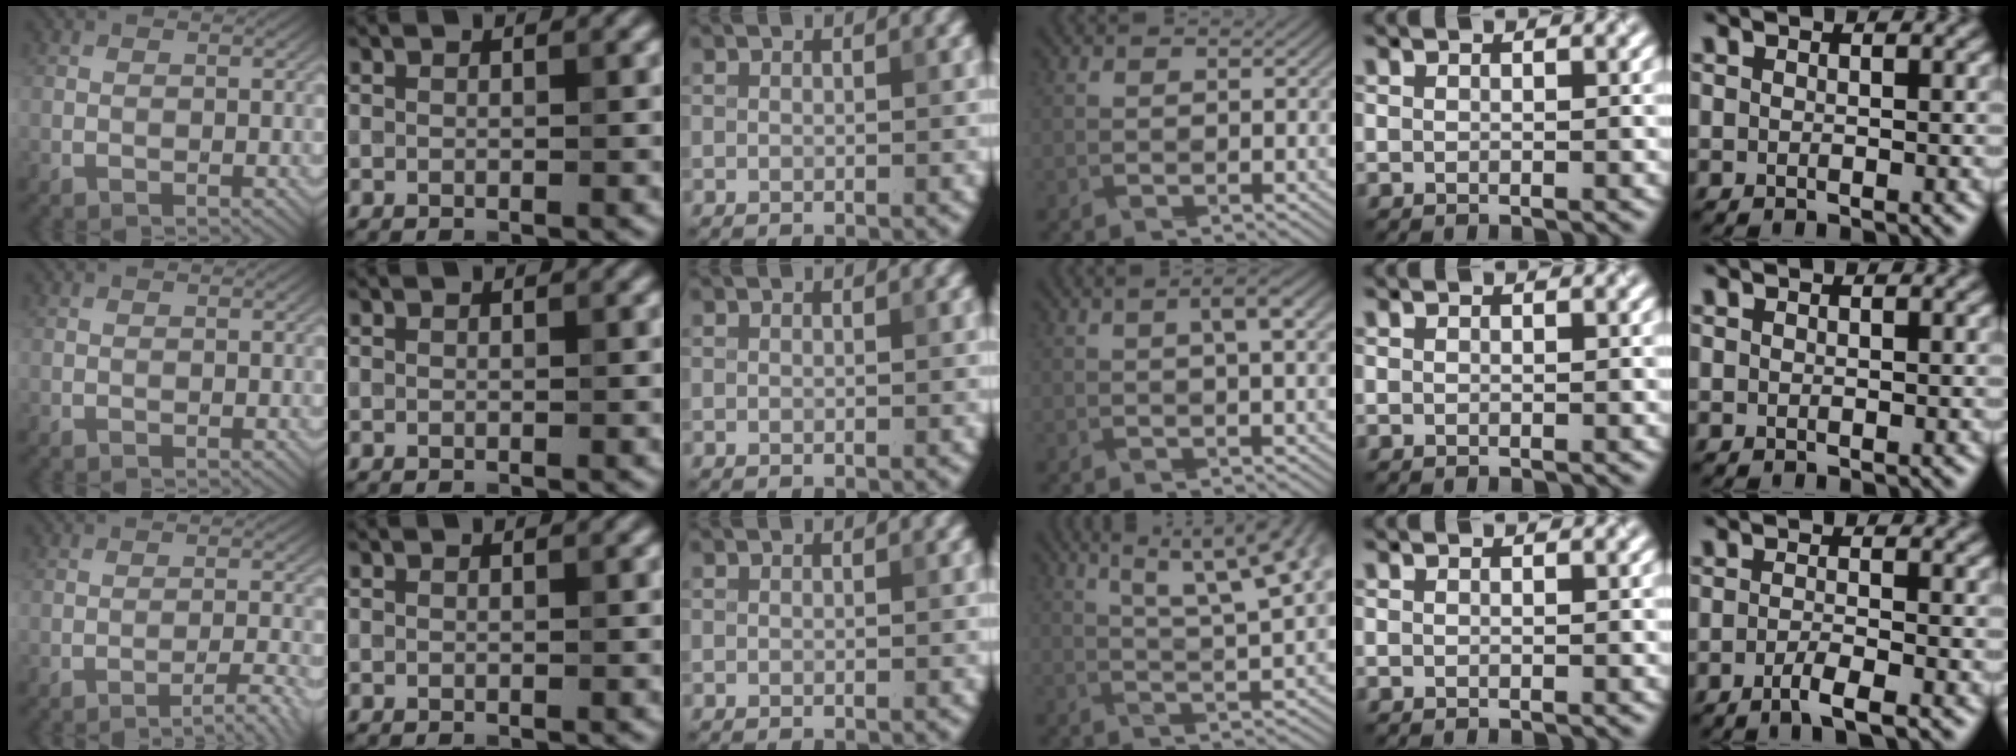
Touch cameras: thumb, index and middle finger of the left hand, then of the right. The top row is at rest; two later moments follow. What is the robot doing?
{"motion": "pour", "object": "sugar"}